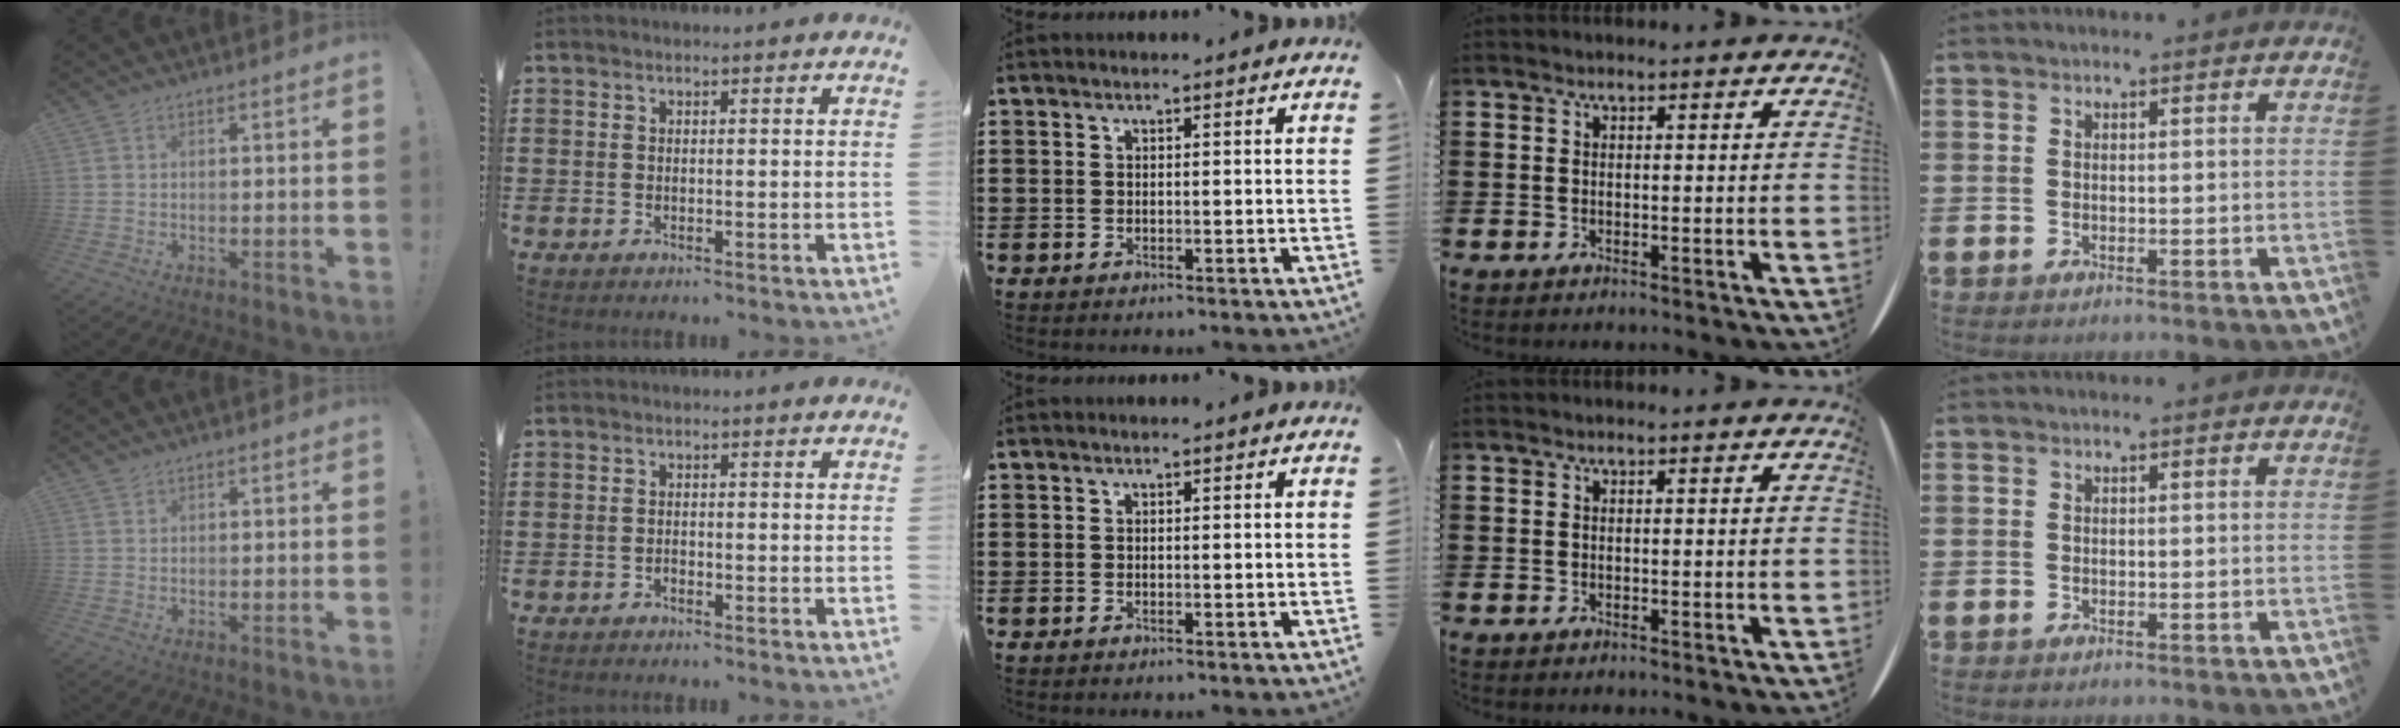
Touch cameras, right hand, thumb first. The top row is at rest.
{"thumb": {"total": 0.8, "force": [0.7, 0.3, 0.2], "torque": [0.003, -0.004, 0.012]}, "index": {"total": 0.7, "force": [-0.6, 0.2, 0.2], "torque": [-0.005, 0.000, -0.012]}}